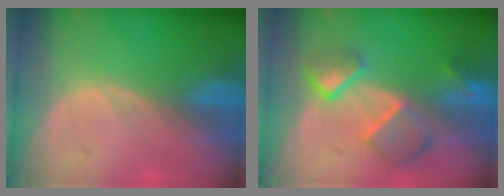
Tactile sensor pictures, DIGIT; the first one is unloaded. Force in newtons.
{"total": 7.7, "press": 6.7, "slide": 3.9}